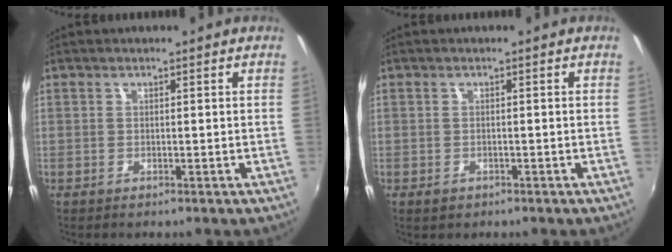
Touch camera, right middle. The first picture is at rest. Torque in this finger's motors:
{"motor_torque": [0.48, -0.17, 0.00, 0.01]}